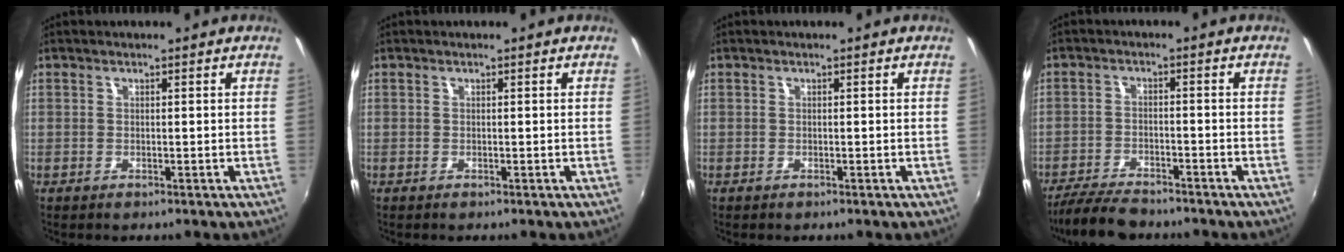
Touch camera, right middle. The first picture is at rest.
{"total": 0.0}
{"total": 0.0}
{"total": 8.4, "force": [-7.5, 2.0, 3.4], "torque": [-0.094, -0.020, -0.129]}